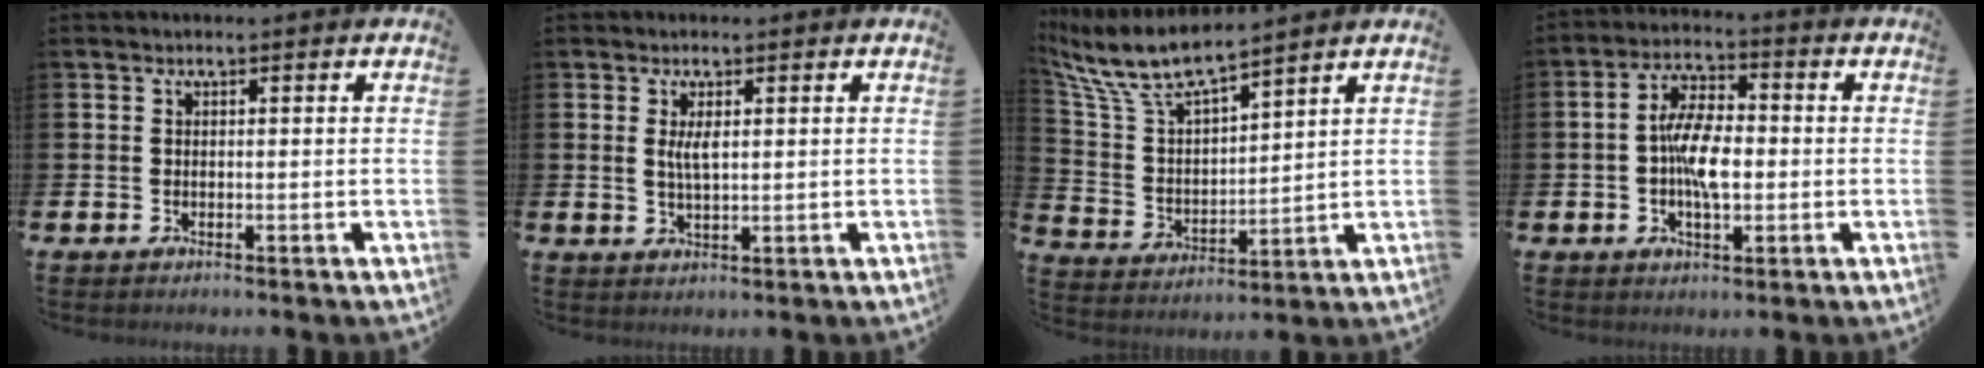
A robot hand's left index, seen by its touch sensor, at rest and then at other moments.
{"total": 2.3, "force": [0.9, 0.7, 2.0], "torque": [-0.039, 0.002, 0.013]}
{"total": 8.0, "force": [7.3, 1.2, 2.9], "torque": [-0.093, -0.044, 0.129]}
{"total": 6.5, "force": [-0.5, 3.1, 5.7], "torque": [-0.084, 0.004, -0.013]}